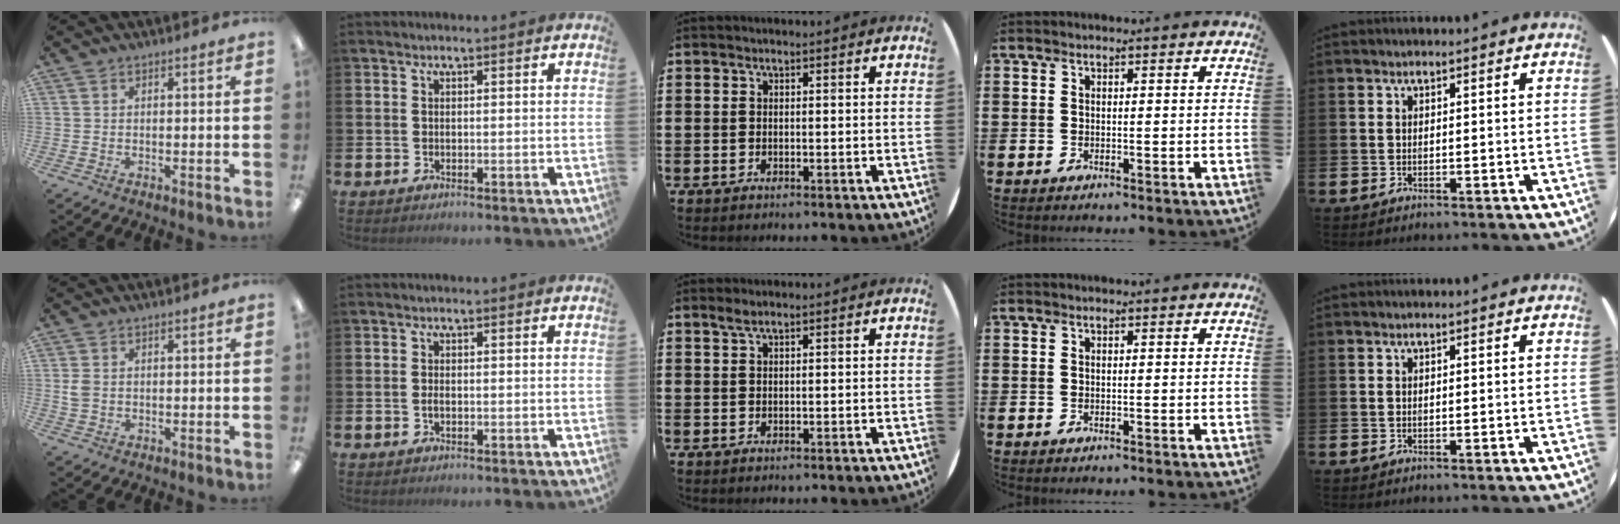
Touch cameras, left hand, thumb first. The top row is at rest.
{"thumb": {"total": 2.4, "force": [0.3, 1.7, 1.6], "torque": [-0.033, 0.006, 0.005]}, "index": {"total": 1.0, "force": [-0.3, 0.5, 0.8], "torque": [-0.010, 0.000, -0.007]}, "middle": {"total": 1.2, "force": [0.9, 0.1, 0.7], "torque": [-0.014, 0.003, 0.016]}}